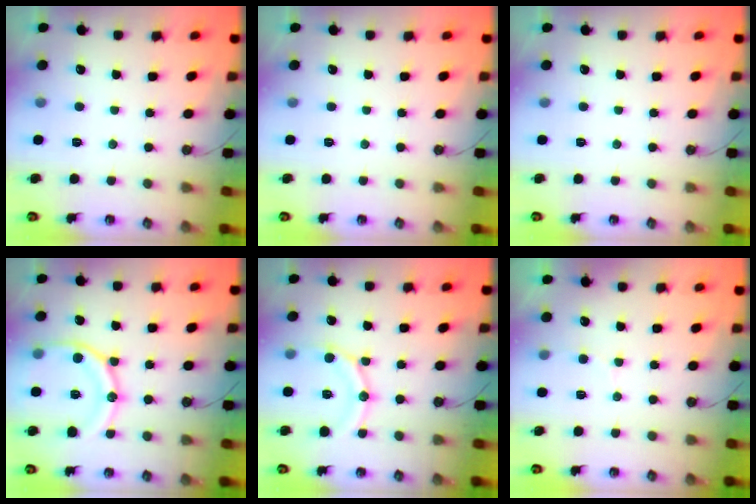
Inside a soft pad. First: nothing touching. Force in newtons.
{"total": 0.0}
{"total": 0.0}
{"total": 17.2, "press": 17.1, "slide": 1.8}
{"total": 12.0, "press": 12.0, "slide": 1.1}
{"total": 4.0, "press": 4.0, "slide": 0.5}